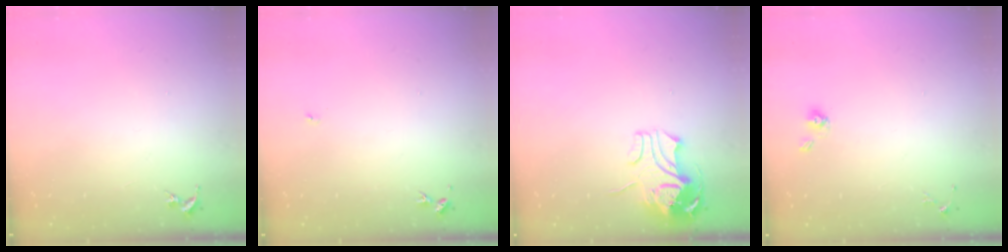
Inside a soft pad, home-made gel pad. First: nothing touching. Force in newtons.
{"total": 3.3, "press": 3.3, "slide": 0.4}
{"total": 10.8, "press": 10.7, "slide": 1.3}
{"total": 5.4, "press": 5.2, "slide": 1.5}